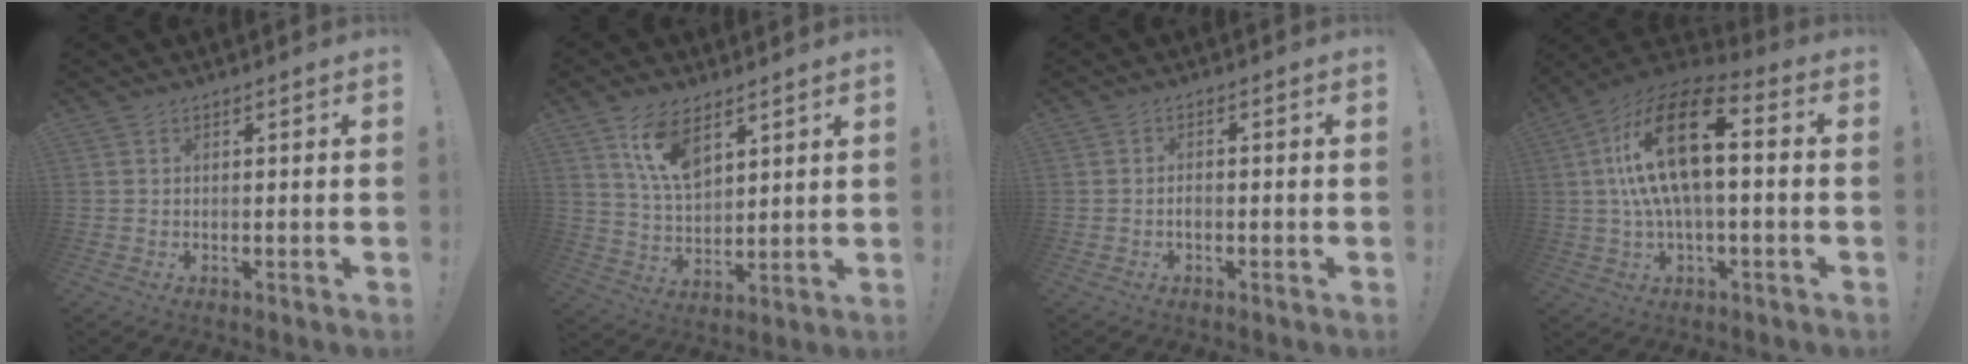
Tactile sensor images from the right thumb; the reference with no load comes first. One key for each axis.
{"total": 11.6, "fx": 7.3, "fy": 5.9, "fz": 6.8, "tx": -0.134, "ty": -0.026, "tz": 0.140}
{"total": 1.3, "fx": -0.8, "fy": 0.6, "fz": 0.9, "tx": -0.024, "ty": 0.006, "tz": -0.013}
{"total": 19.9, "fx": 3.6, "fy": 8.2, "fz": 17.8, "tx": -0.329, "ty": -0.005, "tz": 0.056}